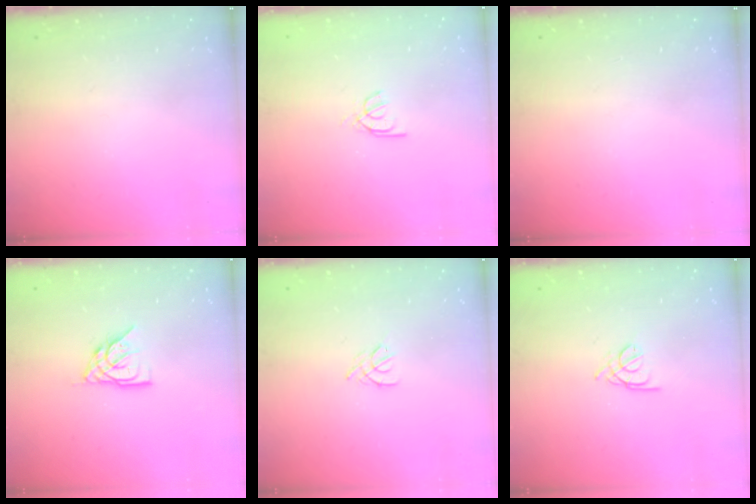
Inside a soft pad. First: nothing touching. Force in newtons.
{"total": 2.9, "press": 2.9, "slide": 0.3}
{"total": 0.0}
{"total": 8.2, "press": 8.1, "slide": 0.6}
{"total": 2.5, "press": 2.4, "slide": 0.6}
{"total": 1.8, "press": 1.7, "slide": 0.5}